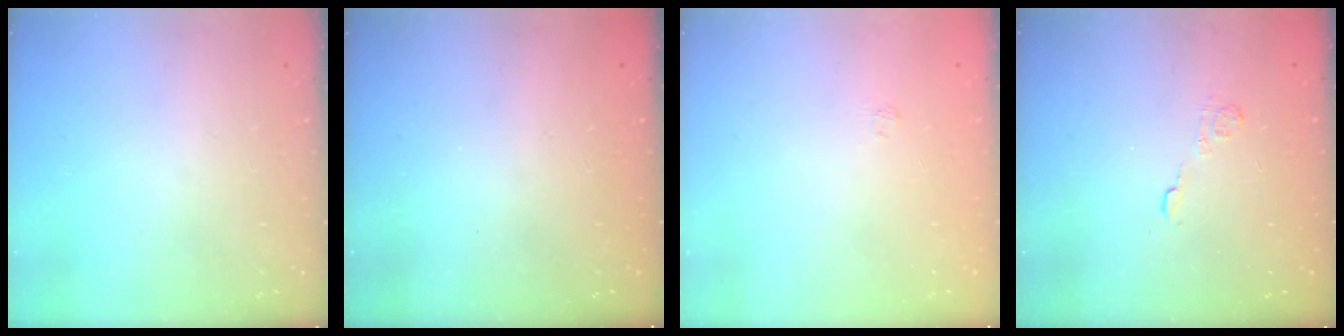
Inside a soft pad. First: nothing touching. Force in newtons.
{"total": 2.3, "press": 2.2, "slide": 0.8}
{"total": 1.8, "press": 1.4, "slide": 1.1}
{"total": 2.9, "press": 2.4, "slide": 1.5}